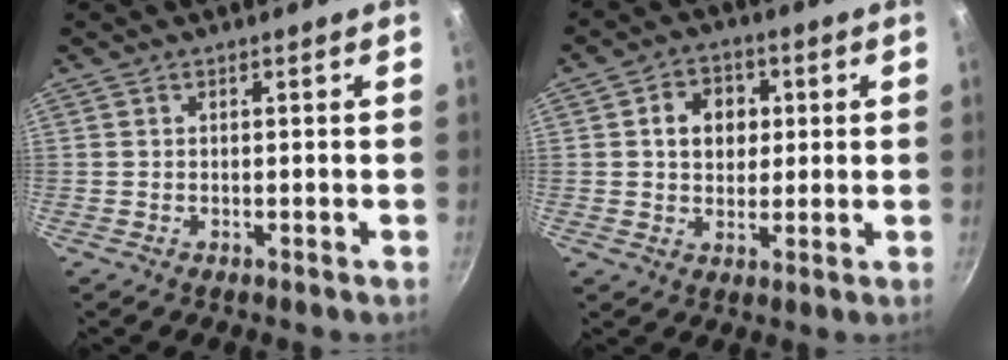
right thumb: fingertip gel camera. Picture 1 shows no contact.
{"total": 7.7, "force": [1.5, 6.3, 4.2], "torque": [-0.041, 0.005, 0.016]}